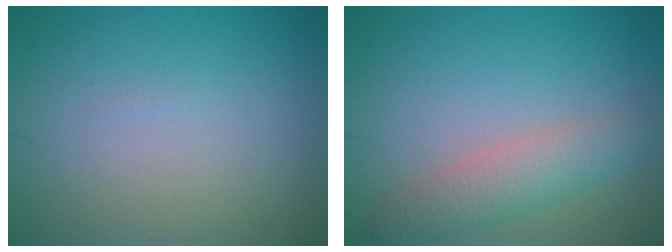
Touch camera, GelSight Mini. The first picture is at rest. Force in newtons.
{"total": 3.5, "press": 3.5, "slide": 0.1}